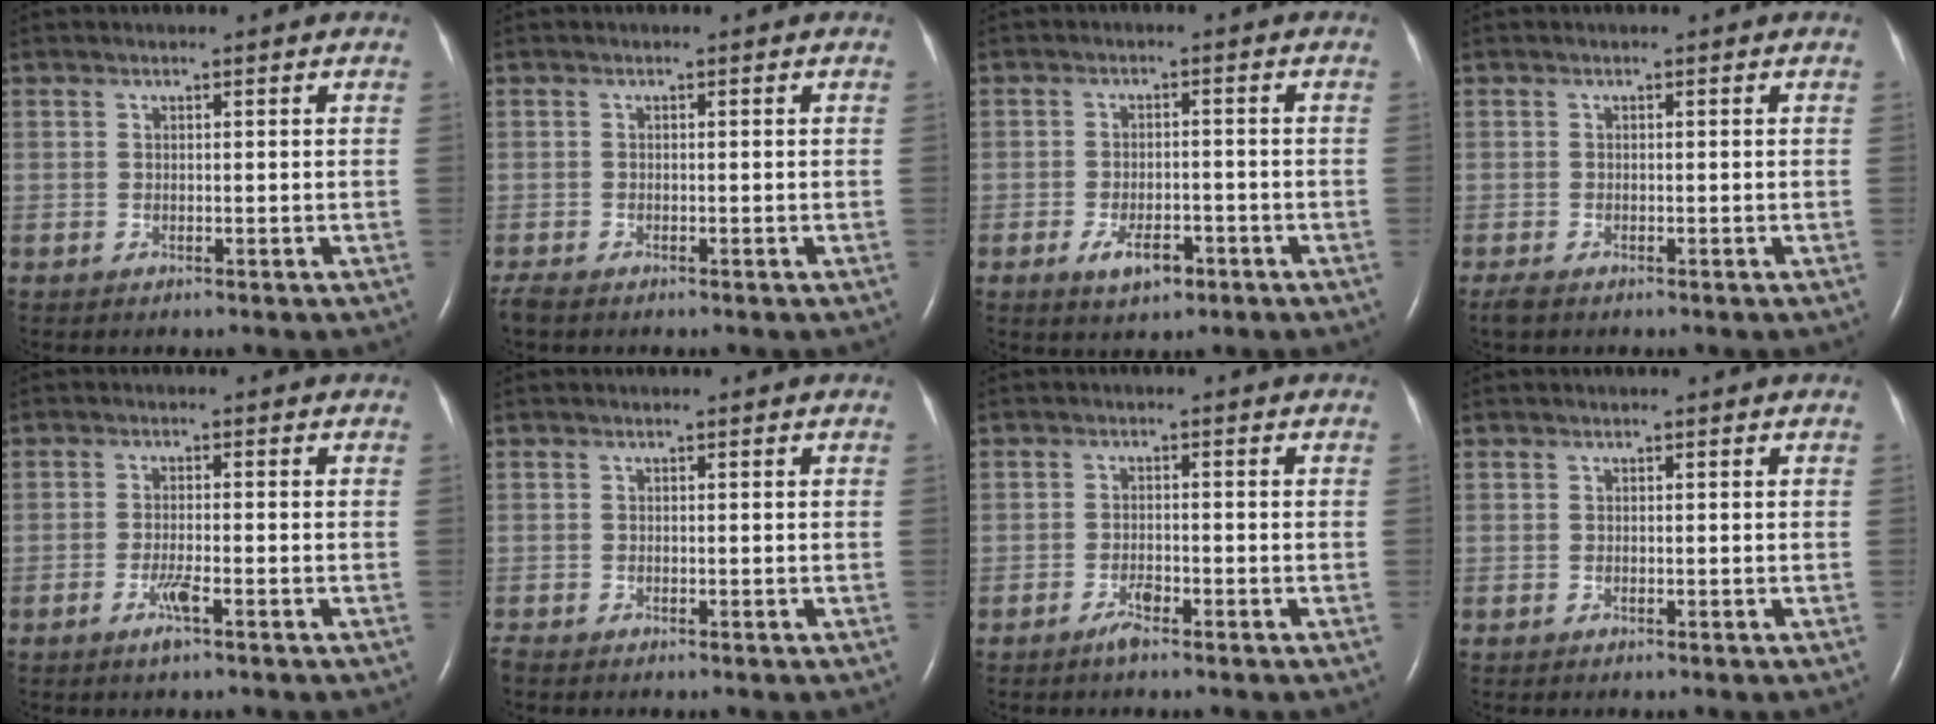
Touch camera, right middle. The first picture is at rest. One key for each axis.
{"total": 1.8, "fx": -1.5, "fy": 0.5, "fz": 0.9, "tx": -0.026, "ty": -0.007, "tz": -0.026}
{"total": 4.8, "fx": -2.6, "fy": 2.1, "fz": 3.4, "tx": -0.064, "ty": -0.001, "tz": -0.037}
{"total": 1.6, "fx": -1.2, "fy": 0.5, "fz": 0.9, "tx": -0.026, "ty": -0.006, "tz": -0.021}
{"total": 2.8, "fx": -1.6, "fy": 0.0, "fz": 2.3, "tx": -0.050, "ty": -0.004, "tz": -0.032}
{"total": 0.7, "fx": -0.7, "fy": 0.1, "fz": 0.2, "tx": -0.013, "ty": -0.004, "tz": -0.014}
{"total": 2.2, "fx": -1.7, "fy": 0.2, "fz": 1.4, "tx": -0.033, "ty": -0.002, "tz": -0.032}
{"total": 0.0}